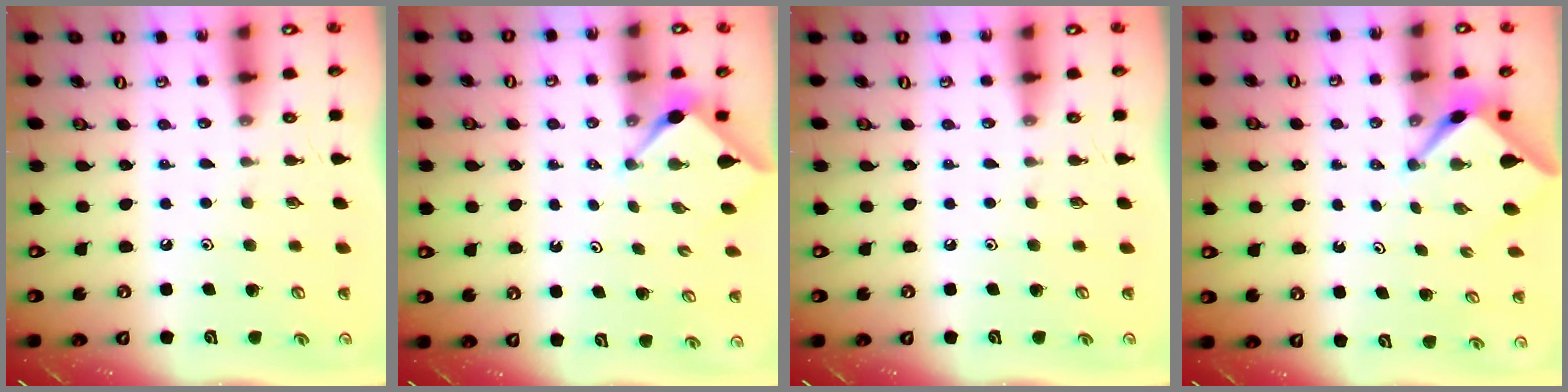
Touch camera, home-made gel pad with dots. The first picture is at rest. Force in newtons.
{"total": 2.9, "press": 2.8, "slide": 0.3}
{"total": 0.0}
{"total": 2.5, "press": 2.5, "slide": 0.3}